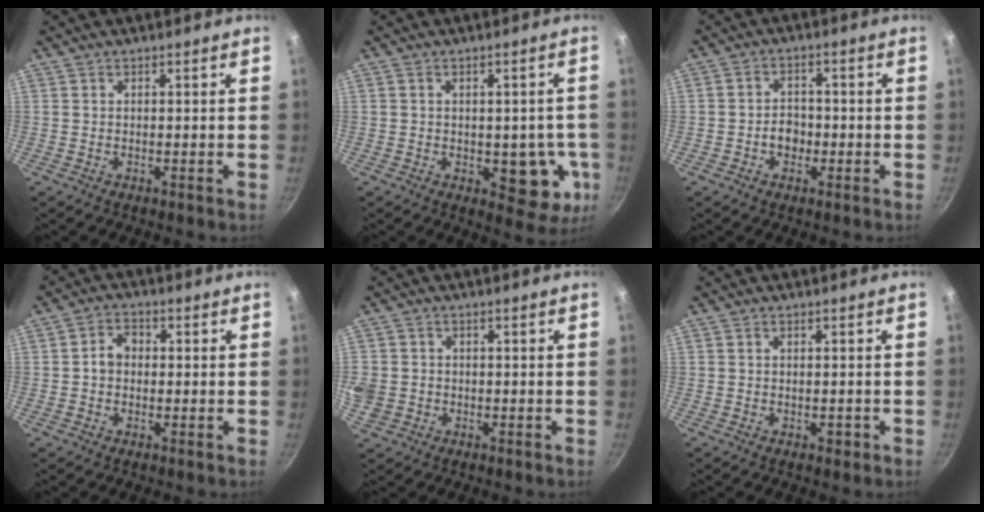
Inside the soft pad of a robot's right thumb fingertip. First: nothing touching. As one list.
[{"total": 10.1, "force": [-1.8, 5.8, 8.1], "torque": [-0.049, 0.002, -0.016]}, {"total": 4.3, "force": [-1.3, 3.4, 2.3], "torque": [-0.012, 0.015, -0.024]}, {"total": 4.3, "force": [0.0, 3.4, 2.6], "torque": [-0.023, 0.014, -0.006]}, {"total": 7.4, "force": [-0.8, 6.7, 2.9], "torque": [-0.080, 0.012, -0.009]}, {"total": 1.7, "force": [-0.6, 1.2, 1.1], "torque": [-0.010, 0.006, -0.007]}]